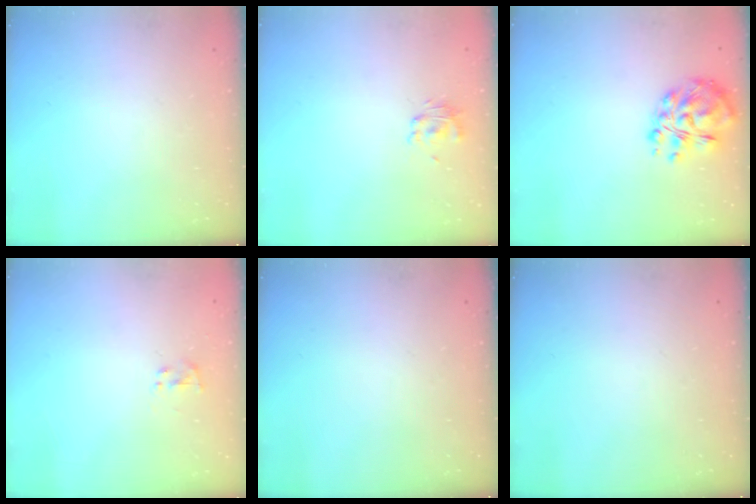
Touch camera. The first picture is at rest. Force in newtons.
{"total": 2.9, "press": 2.8, "slide": 0.7}
{"total": 11.1, "press": 10.8, "slide": 2.5}
{"total": 1.5, "press": 1.3, "slide": 0.7}
{"total": 0.0}
{"total": 0.0}